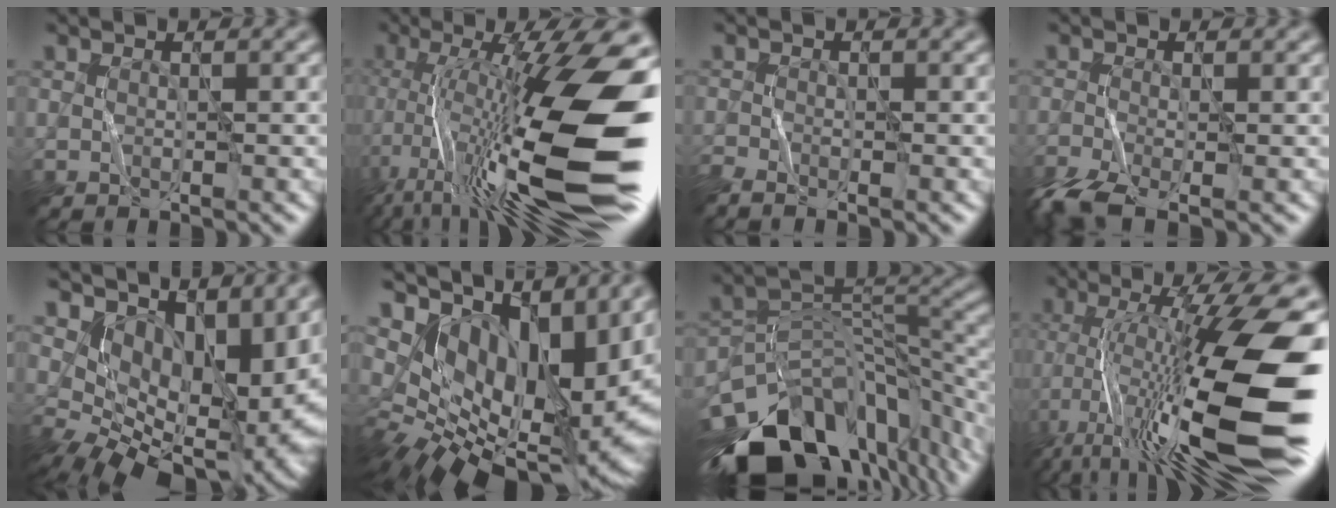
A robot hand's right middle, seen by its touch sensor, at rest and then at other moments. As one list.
[{"total": 18.1, "force": [-4.0, 4.2, 17.1], "torque": [-0.300, 0.012, -0.069]}, {"total": 1.2, "force": [-1.0, 0.0, 0.6], "torque": [-0.018, -0.005, -0.019]}, {"total": 4.3, "force": [-2.9, 1.2, 3.0], "torque": [-0.072, -0.014, -0.056]}, {"total": 10.4, "force": [2.5, 6.3, 7.8], "torque": [-0.131, -0.019, 0.067]}, {"total": 15.1, "force": [5.7, 8.1, 11.5], "torque": [-0.189, 0.011, 0.111]}, {"total": 15.3, "force": [-9.7, 8.2, 8.6], "torque": [-0.180, 0.001, -0.148]}, {"total": 16.9, "force": [-5.0, 3.6, 15.7], "torque": [-0.268, 0.009, -0.084]}]